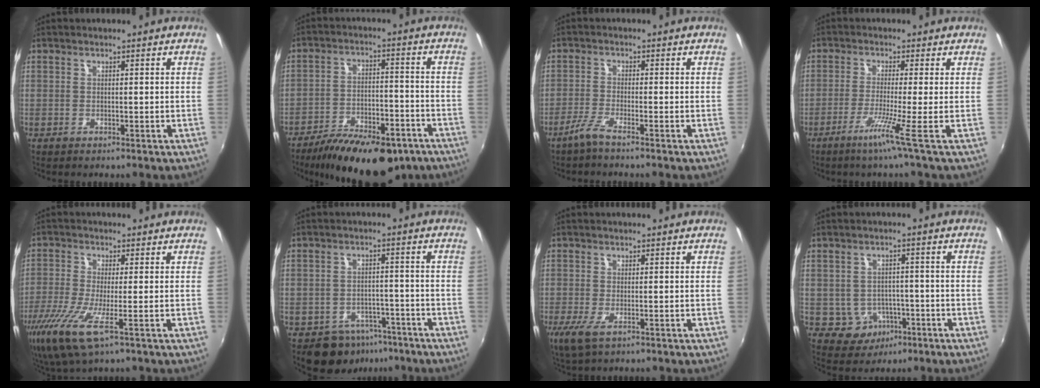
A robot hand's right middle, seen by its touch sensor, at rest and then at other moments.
{"total": 20.0, "force": [-14.2, 7.8, 11.7], "torque": [-0.215, -0.030, -0.203]}
{"total": 2.9, "force": [-2.3, -0.3, 1.8], "torque": [-0.053, -0.005, -0.049]}
{"total": 5.0, "force": [-2.5, -2.2, 3.8], "torque": [-0.095, -0.014, -0.056]}
{"total": 9.3, "force": [-4.5, 1.3, 8.1], "torque": [-0.186, -0.032, -0.086]}
{"total": 7.4, "force": [-5.1, 5.1, 1.9], "torque": [-0.044, 0.015, -0.060]}
{"total": 4.0, "force": [-1.8, 1.1, 3.4], "torque": [-0.074, -0.017, -0.031]}
{"total": 5.5, "force": [-2.1, 5.0, 1.1], "torque": [-0.036, 0.011, -0.015]}